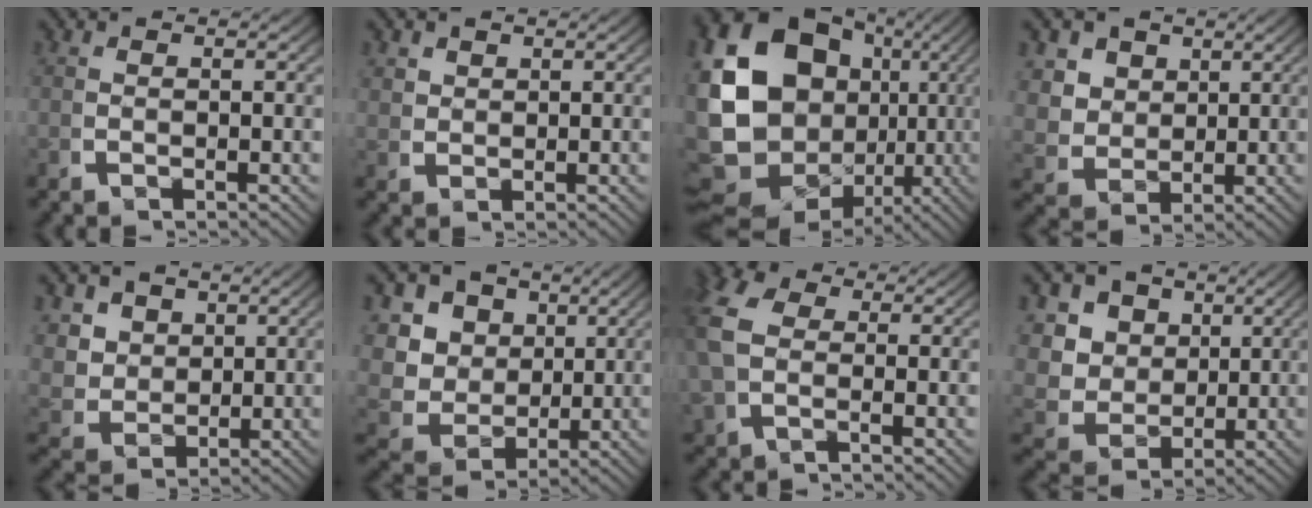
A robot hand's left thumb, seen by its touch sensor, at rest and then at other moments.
{"total": 1.6, "force": [1.4, 0.8, 0.4], "torque": [-0.006, -0.002, 0.034]}
{"total": 18.5, "force": [0.4, 13.8, 12.3], "torque": [-0.287, -0.055, 0.033]}
{"total": 6.9, "force": [1.8, 5.6, 3.5], "torque": [-0.090, -0.032, 0.043]}
{"total": 5.6, "force": [1.8, 4.5, 2.9], "torque": [-0.073, -0.031, 0.045]}
{"total": 12.1, "force": [1.2, 10.3, 6.2], "torque": [-0.149, -0.037, 0.019]}
{"total": 5.5, "force": [0.8, 3.9, 3.8], "torque": [-0.108, -0.001, 0.011]}
{"total": 10.7, "force": [1.4, 9.1, 5.6], "torque": [-0.134, -0.033, 0.024]}